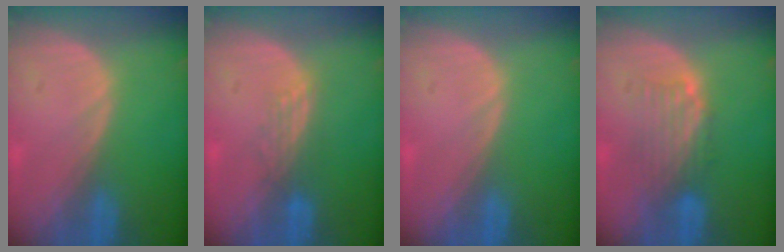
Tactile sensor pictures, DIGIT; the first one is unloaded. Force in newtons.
{"total": 2.9, "press": 2.4, "slide": 1.6}
{"total": 0.0}
{"total": 5.1, "press": 4.3, "slide": 2.7}